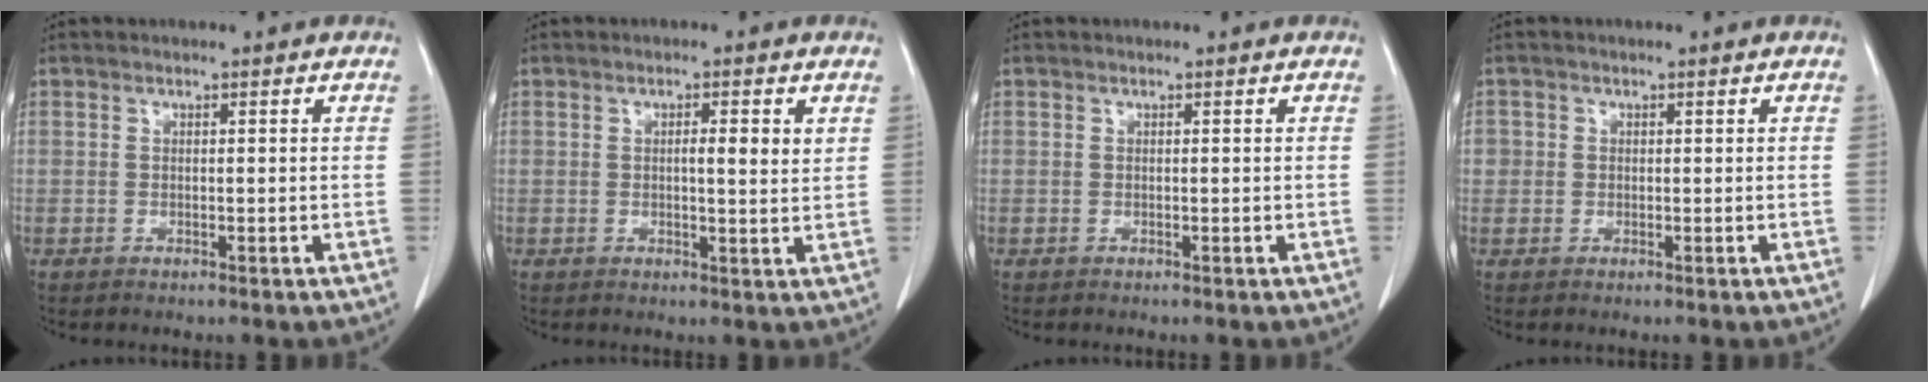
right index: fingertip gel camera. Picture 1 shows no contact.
{"total": 3.2, "force": [1.0, 0.4, 3.0], "torque": [-0.045, -0.002, 0.011]}
{"total": 0.0}
{"total": 1.6, "force": [0.1, 1.6, 0.2], "torque": [0.008, 0.003, 0.000]}